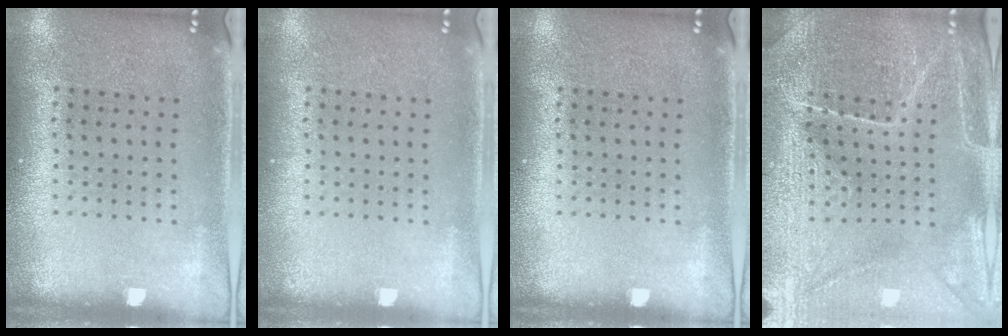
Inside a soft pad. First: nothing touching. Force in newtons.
{"total": 0.0}
{"total": 0.0}
{"total": 4.3, "press": 4.2, "slide": 1.1}